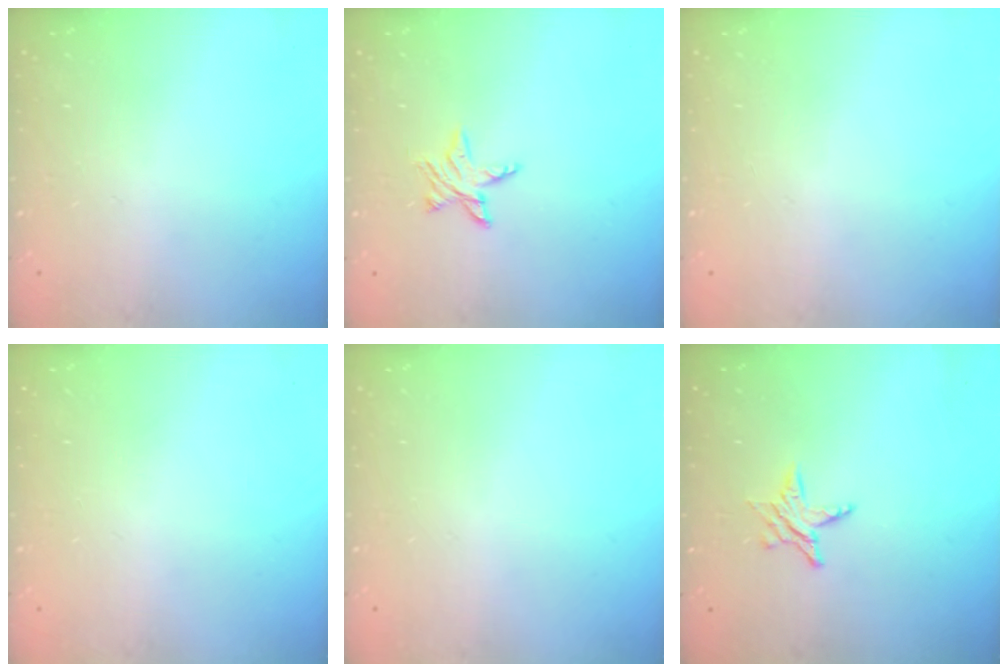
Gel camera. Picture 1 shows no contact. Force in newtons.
{"total": 4.7, "press": 4.7, "slide": 0.4}
{"total": 0.0}
{"total": 0.0}
{"total": 0.0}
{"total": 5.0, "press": 5.0, "slide": 0.6}